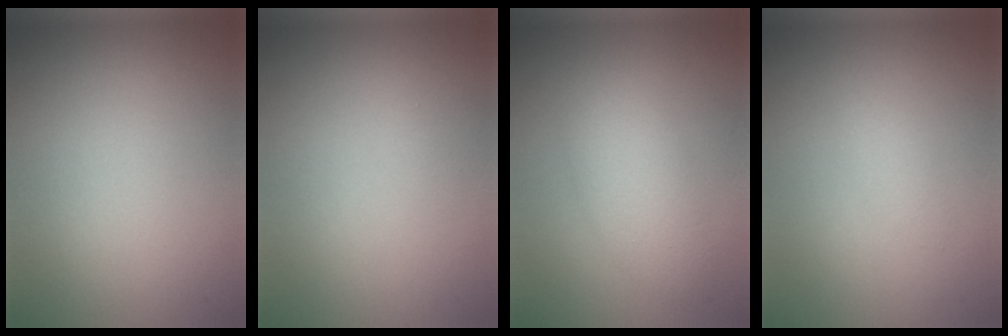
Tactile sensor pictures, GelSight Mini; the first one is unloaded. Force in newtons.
{"total": 0.5, "press": 0.5, "slide": 0.0}
{"total": 3.7, "press": 3.7, "slide": 0.2}
{"total": 0.9, "press": 0.9, "slide": 0.0}